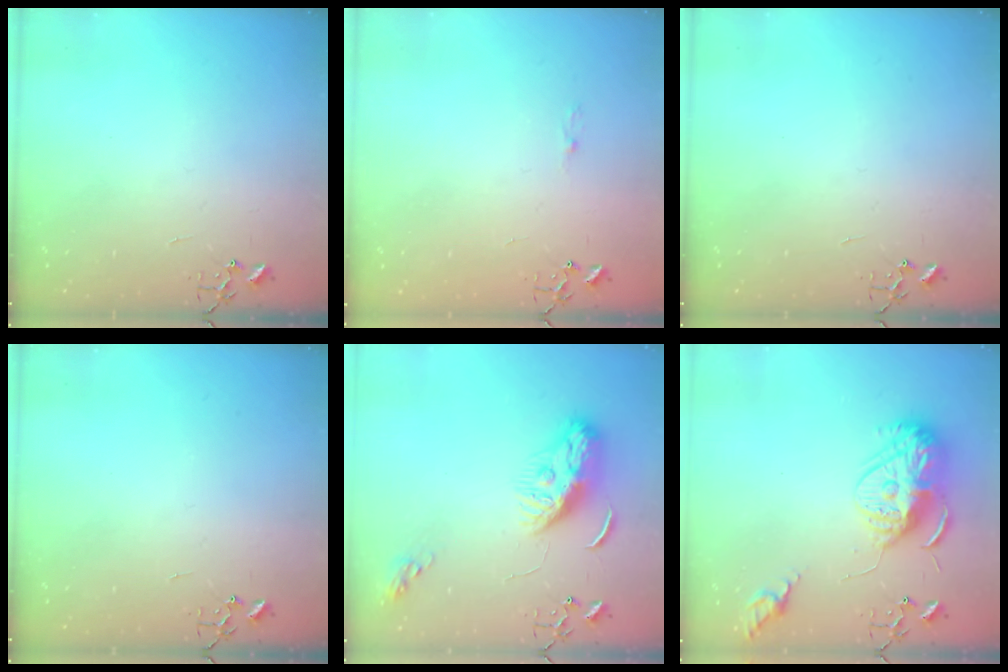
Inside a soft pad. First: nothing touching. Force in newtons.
{"total": 3.1, "press": 3.0, "slide": 0.5}
{"total": 0.0}
{"total": 0.0}
{"total": 9.4, "press": 9.4, "slide": 0.8}
{"total": 14.3, "press": 14.2, "slide": 2.0}